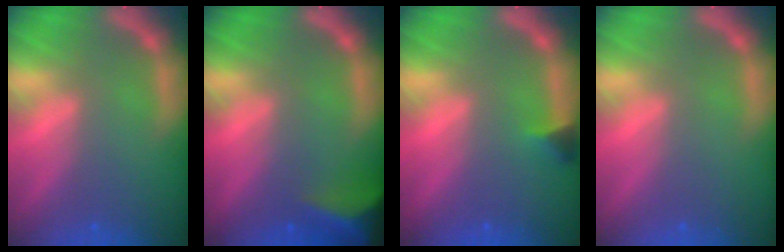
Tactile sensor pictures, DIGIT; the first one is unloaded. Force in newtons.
{"total": 8.5}
{"total": 1.4}
{"total": 0.0}